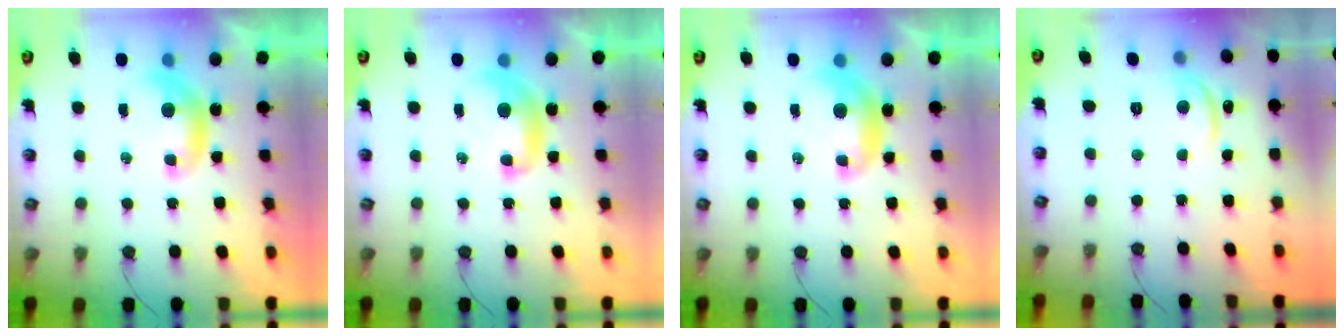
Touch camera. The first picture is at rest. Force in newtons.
{"total": 1.8, "press": 1.8, "slide": 0.2}
{"total": 1.1, "press": 1.1, "slide": 0.2}
{"total": 4.5, "press": 4.4, "slide": 0.7}